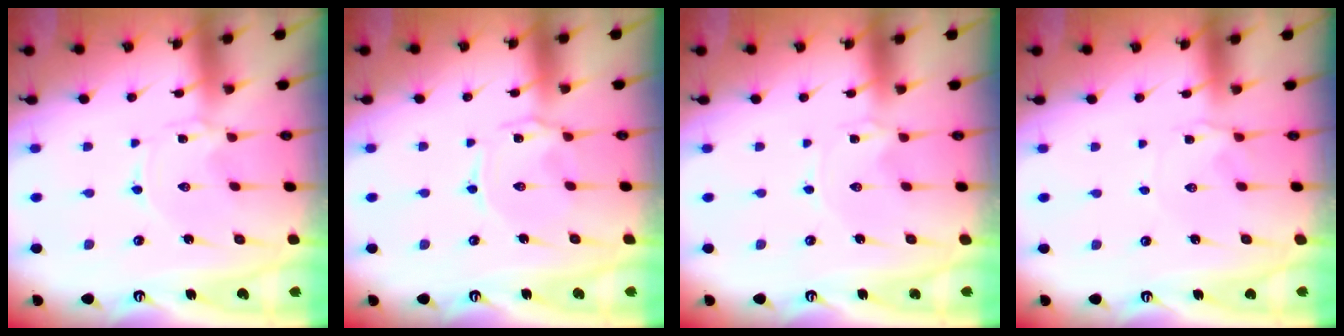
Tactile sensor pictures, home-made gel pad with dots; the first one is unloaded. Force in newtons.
{"total": 1.4, "press": 1.3, "slide": 0.5}
{"total": 0.0}
{"total": 1.8, "press": 1.8, "slide": 0.2}